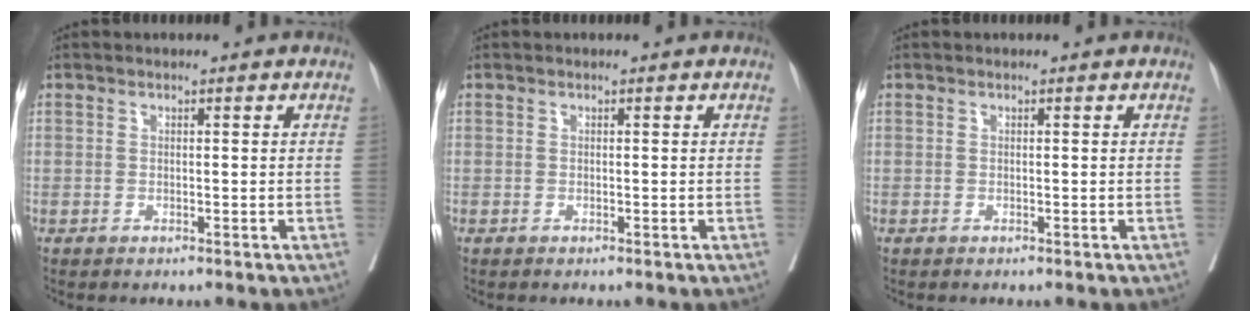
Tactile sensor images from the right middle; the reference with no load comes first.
{"total": 0.0}
{"total": 0.0}